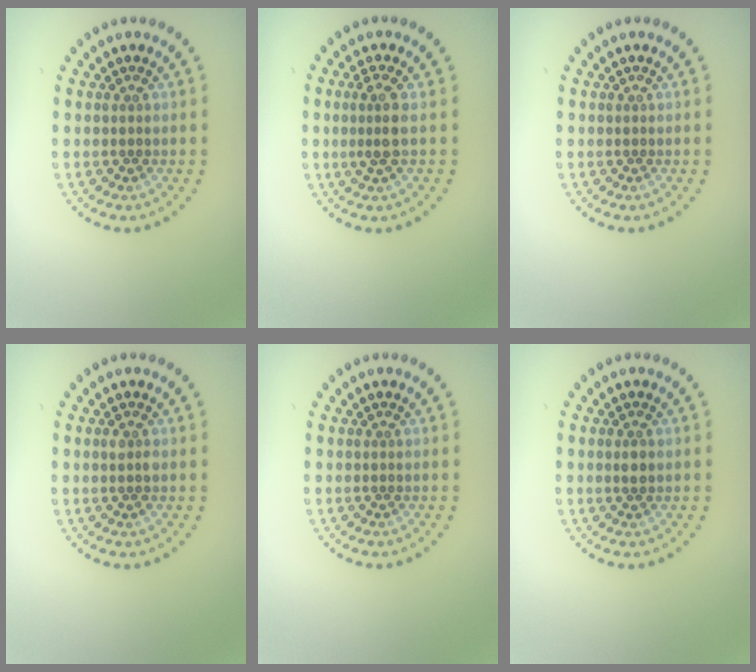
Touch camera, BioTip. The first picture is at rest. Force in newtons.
{"total": 2.0, "press": 1.6, "slide": 1.2}
{"total": 0.0}
{"total": 1.1, "press": 1.1, "slide": 0.4}
{"total": 0.0}
{"total": 1.1, "press": 1.0, "slide": 0.4}